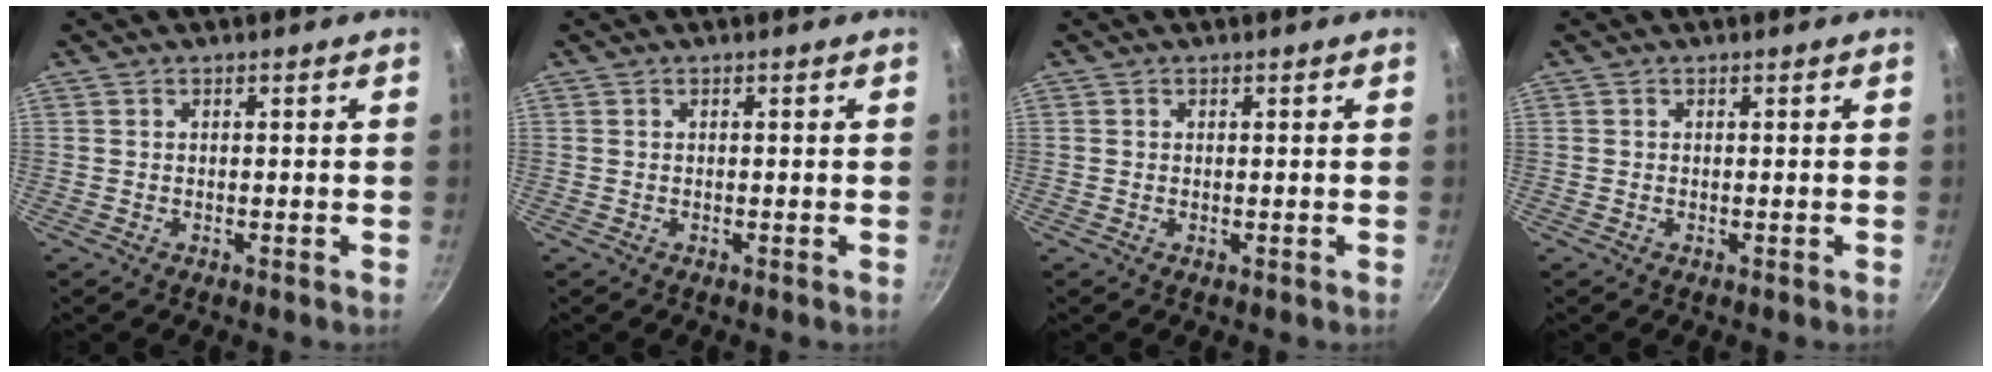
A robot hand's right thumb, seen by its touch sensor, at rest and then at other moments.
{"total": 0.0}
{"total": 0.0}
{"total": 0.0}